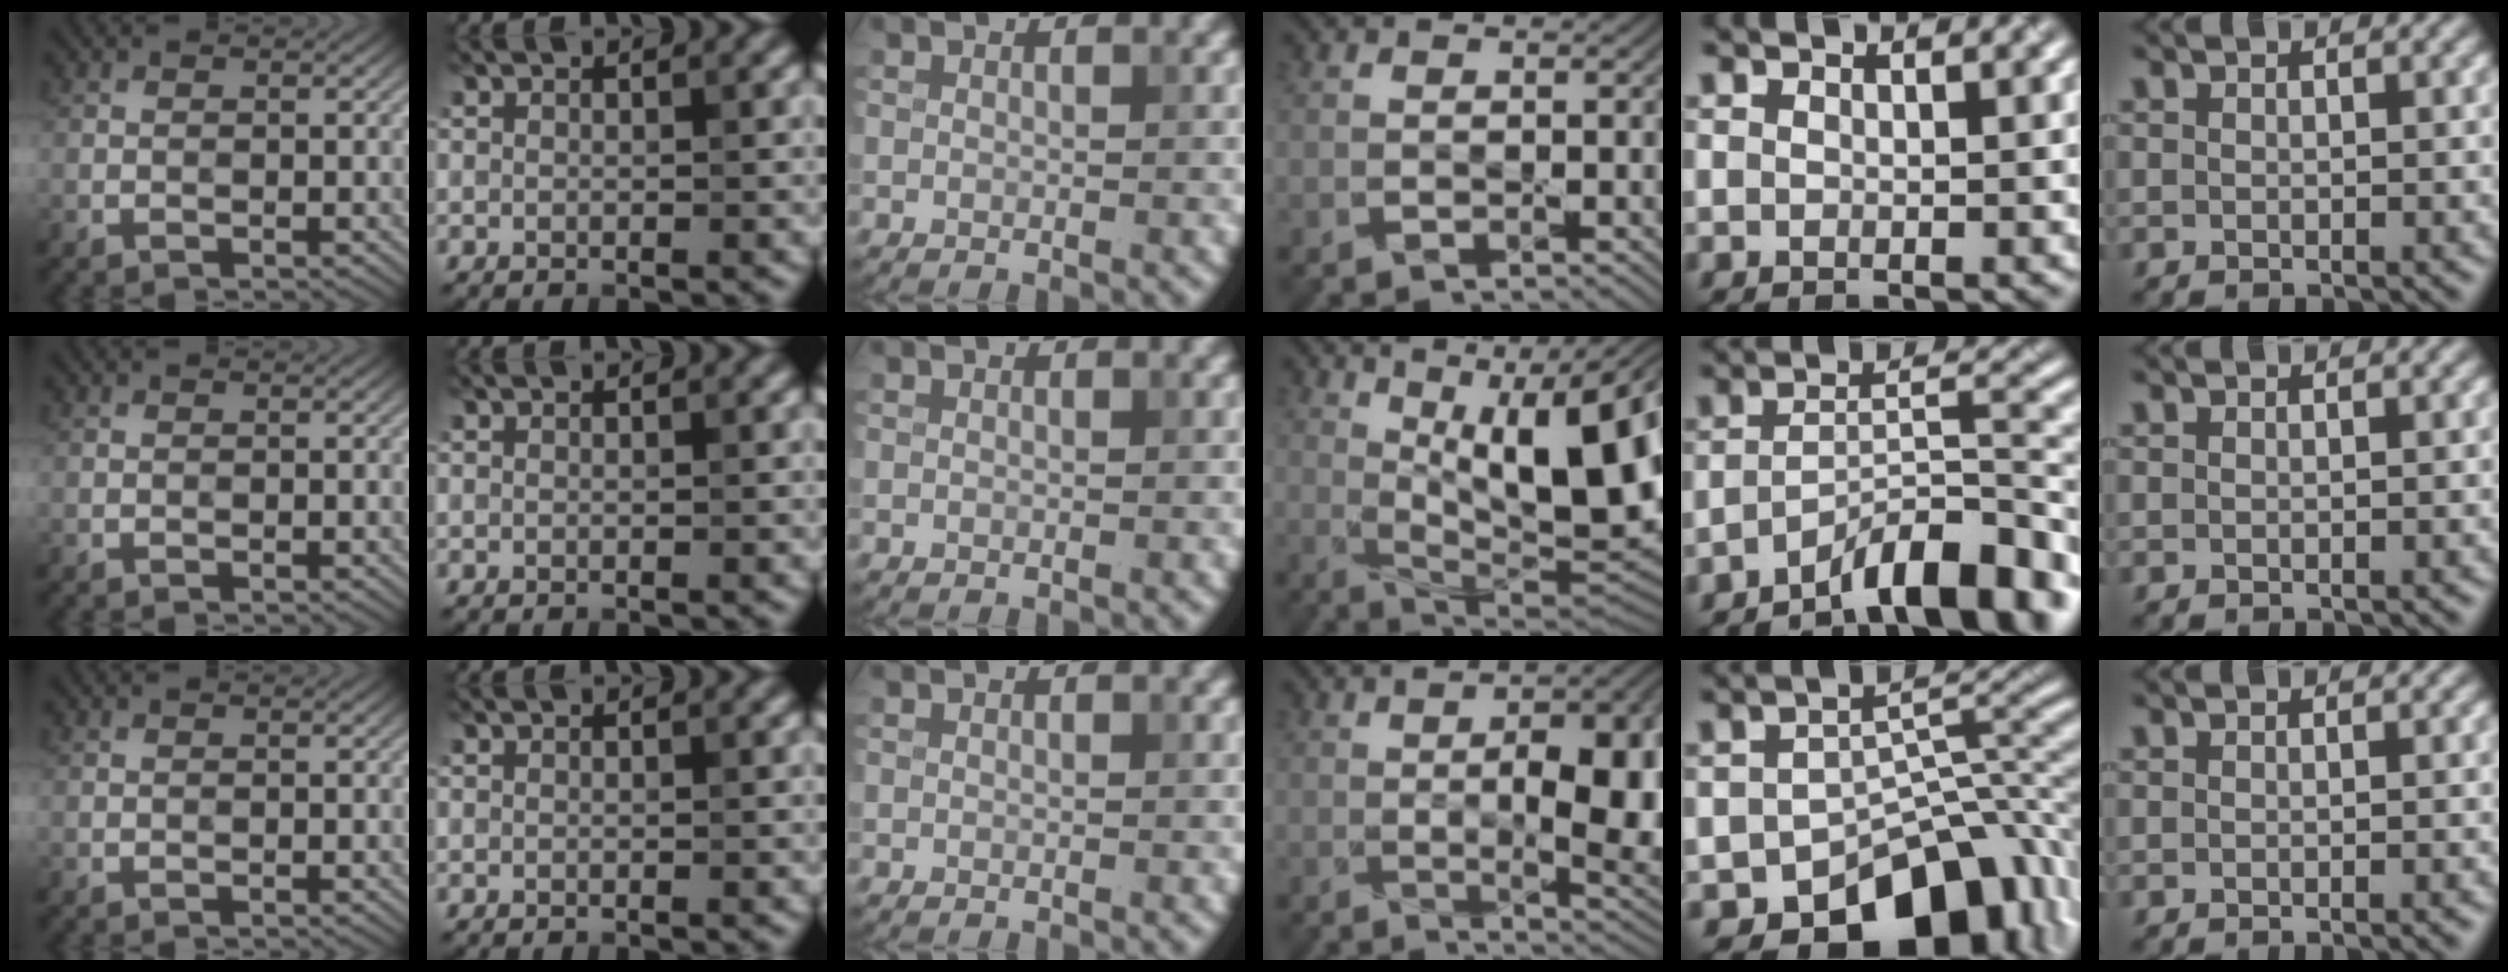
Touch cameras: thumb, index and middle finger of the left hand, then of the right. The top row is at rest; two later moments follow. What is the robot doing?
{"motion": "press", "object": "syringe"}